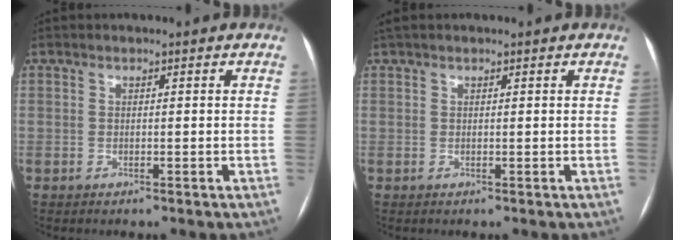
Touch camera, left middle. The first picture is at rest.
{"total": 2.1, "force": [1.6, 0.3, 1.3], "torque": [-0.029, 0.028, 0.030]}